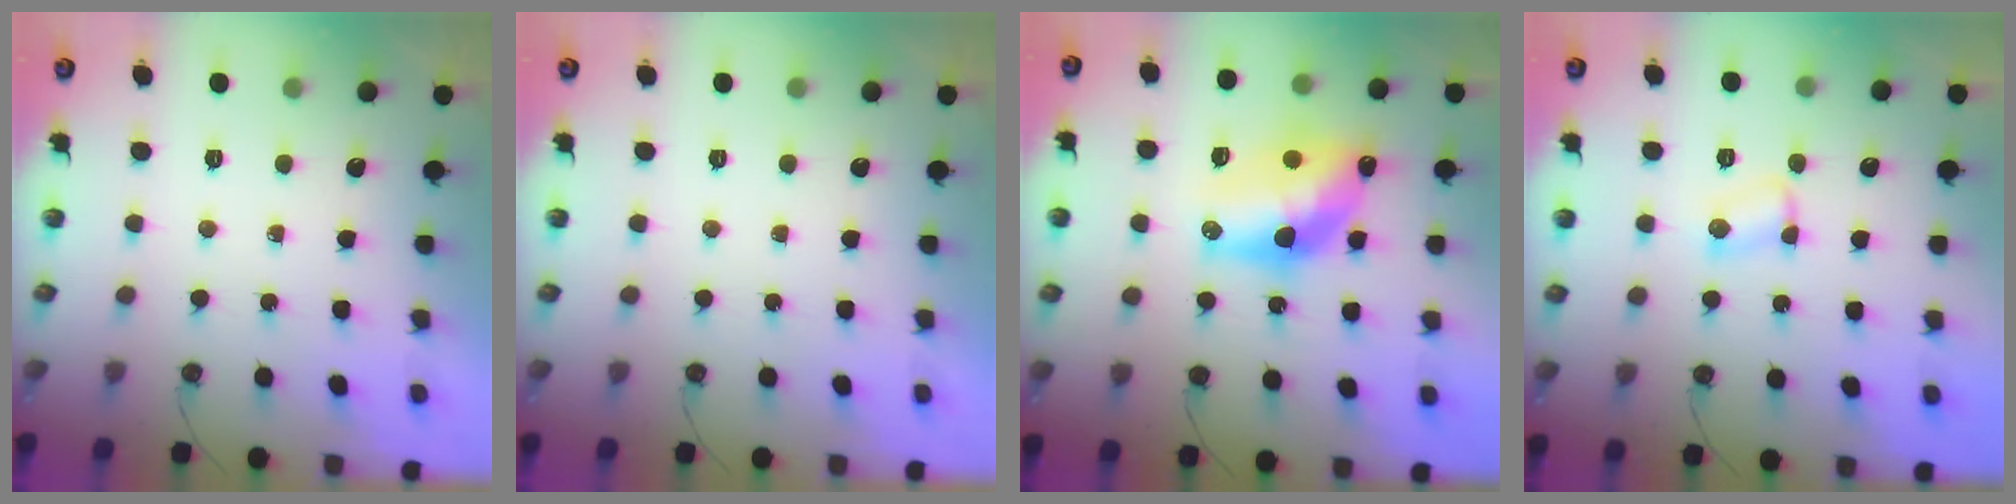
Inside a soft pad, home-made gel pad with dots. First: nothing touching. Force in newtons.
{"total": 0.0}
{"total": 14.3, "press": 14.3, "slide": 0.8}
{"total": 2.9, "press": 2.9, "slide": 0.5}